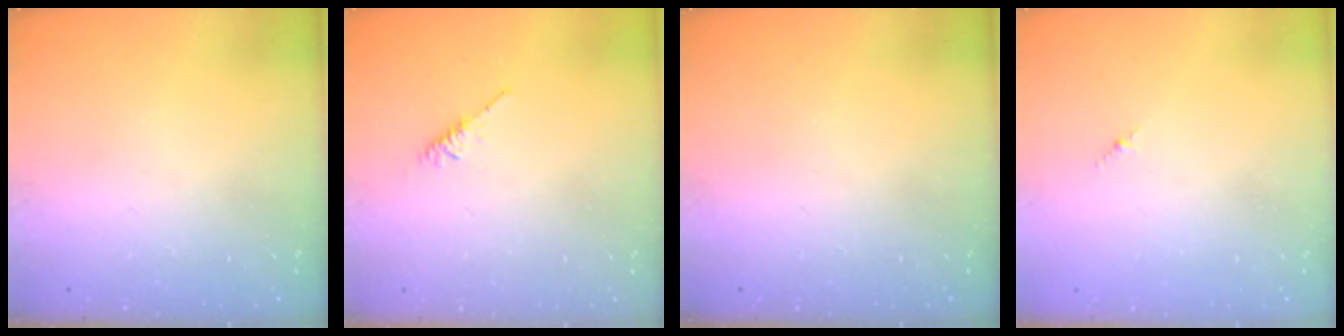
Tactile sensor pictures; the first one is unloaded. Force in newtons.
{"total": 3.3, "press": 3.2, "slide": 0.5}
{"total": 0.0}
{"total": 1.8, "press": 1.7, "slide": 0.6}